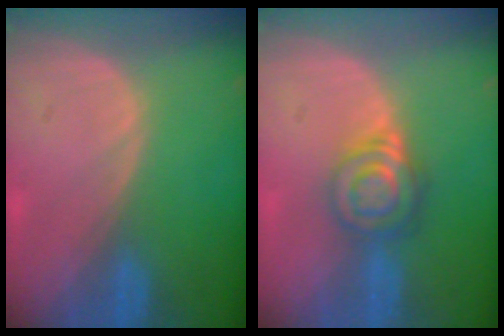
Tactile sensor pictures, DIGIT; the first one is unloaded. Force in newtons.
{"total": 6.6, "press": 5.6, "slide": 3.4}